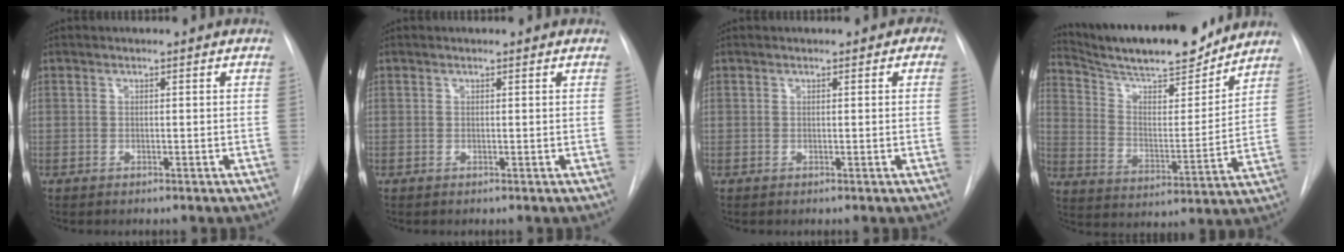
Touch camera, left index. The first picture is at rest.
{"total": 0.7, "force": [0.7, 0.2, 0.1], "torque": [-0.005, 0.004, 0.007]}
{"total": 1.3, "force": [0.7, 0.9, 0.7], "torque": [-0.001, 0.006, 0.005]}
{"total": 19.5, "force": [17.5, 3.0, 8.0], "torque": [-0.139, -0.004, 0.274]}